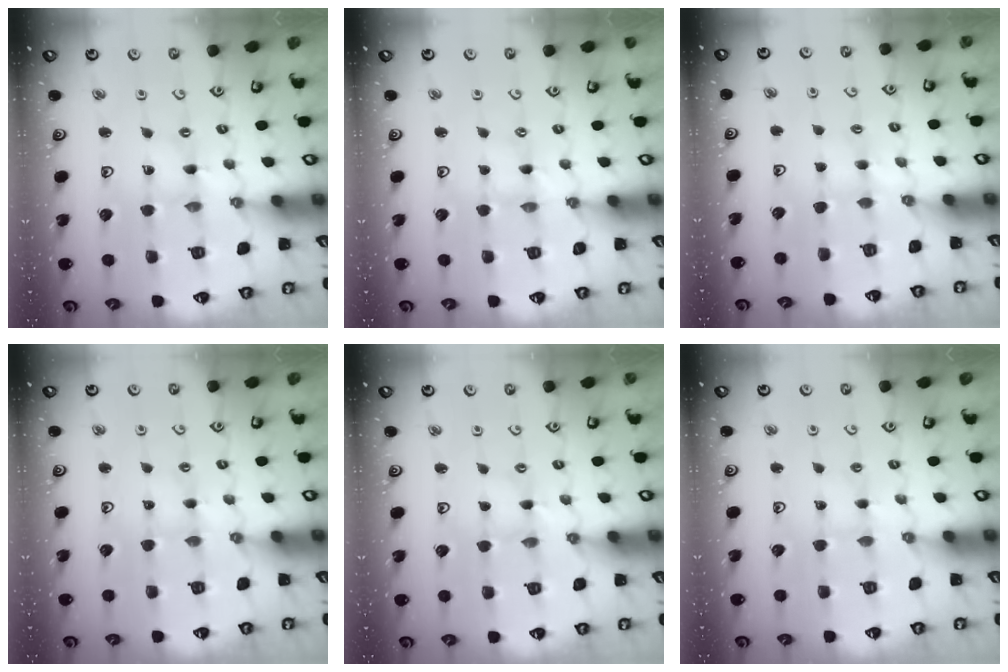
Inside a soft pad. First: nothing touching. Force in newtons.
{"total": 0.0}
{"total": 2.7, "press": 2.6, "slide": 0.5}
{"total": 1.7, "press": 1.6, "slide": 0.4}
{"total": 0.0}
{"total": 1.2, "press": 1.2, "slide": 0.2}